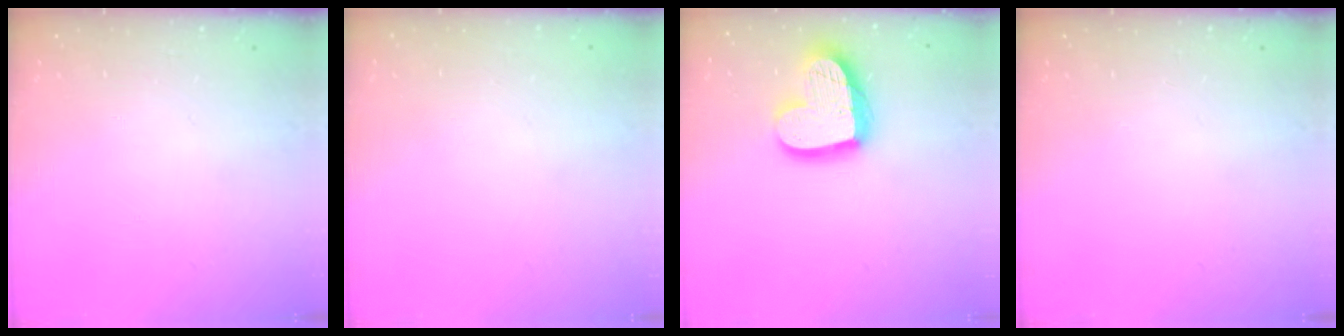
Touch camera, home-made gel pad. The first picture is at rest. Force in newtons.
{"total": 0.0}
{"total": 18.9, "press": 18.8, "slide": 1.7}
{"total": 0.0}